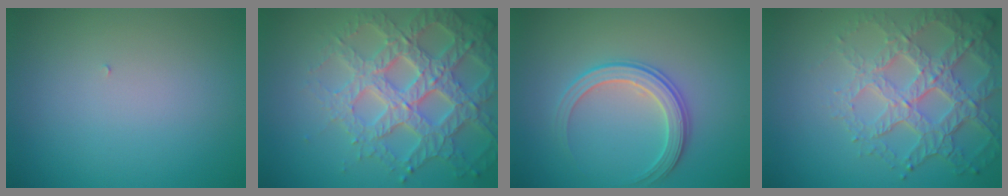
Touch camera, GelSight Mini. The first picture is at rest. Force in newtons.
{"total": 6.9, "press": 6.7, "slide": 1.8}
{"total": 2.9, "press": 2.8, "slide": 0.6}
{"total": 6.5, "press": 4.9, "slide": 4.3}